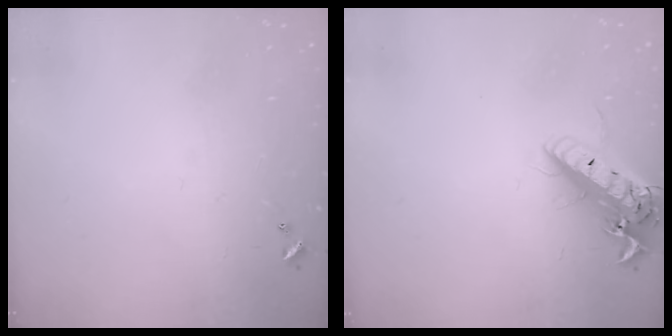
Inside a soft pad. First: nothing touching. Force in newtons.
{"total": 17.4, "press": 16.9, "slide": 4.1}